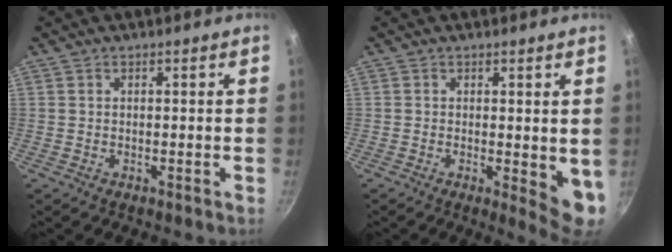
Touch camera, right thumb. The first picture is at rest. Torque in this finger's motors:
{"motor_torque": [-0.50, 0.80, -0.21, 0.02, 0.06]}